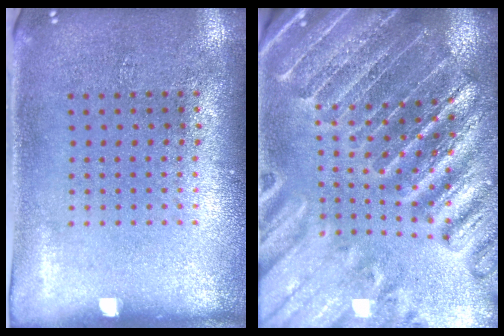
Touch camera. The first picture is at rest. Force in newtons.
{"total": 3.2, "press": 3.1, "slide": 0.5}